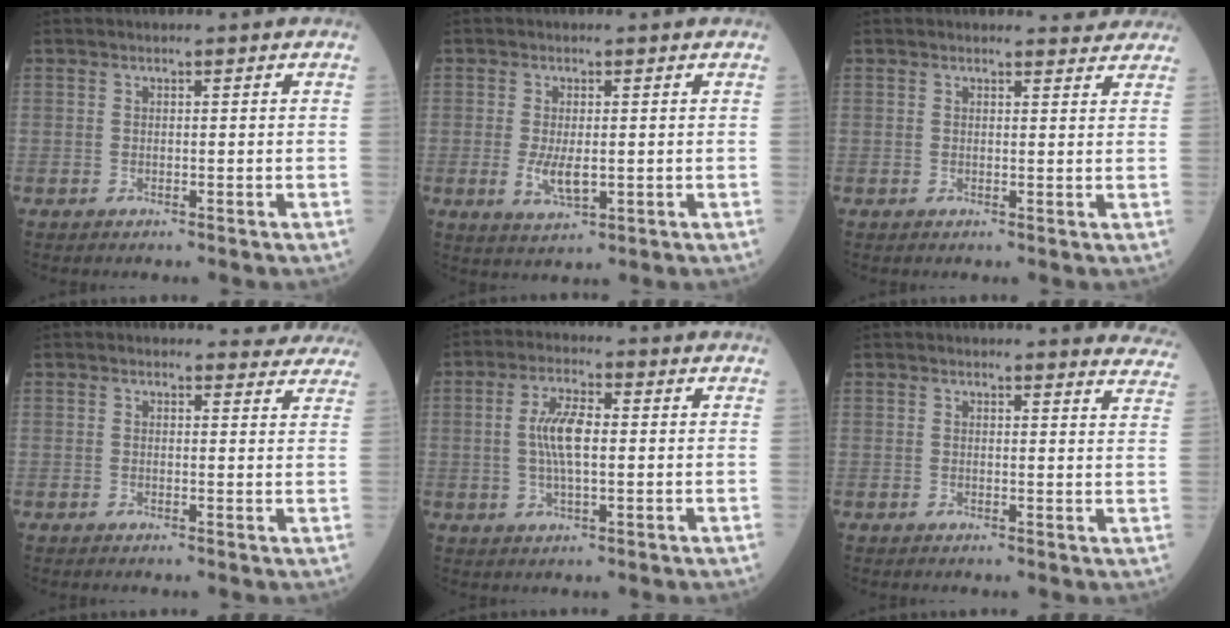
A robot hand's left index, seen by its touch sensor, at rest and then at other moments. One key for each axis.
{"total": 4.1, "fx": -0.4, "fy": 1.5, "fz": 3.8, "tx": -0.075, "ty": -0.008, "tz": -0.002}
{"total": 3.1, "fx": 3.0, "fy": 0.6, "fz": 0.1, "tx": -0.001, "ty": -0.005, "tz": 0.023}
{"total": 4.9, "fx": 4.7, "fy": 1.4, "fz": 0.1, "tx": 0.020, "ty": -0.009, "tz": 0.029}
{"total": 6.6, "fx": 0.3, "fy": 1.9, "fz": 6.3, "tx": -0.135, "ty": 0.006, "tz": 0.004}
{"total": 9.6, "fx": 9.5, "fy": 1.1, "fz": 1.0, "tx": 0.029, "ty": -0.046, "tz": 0.064}